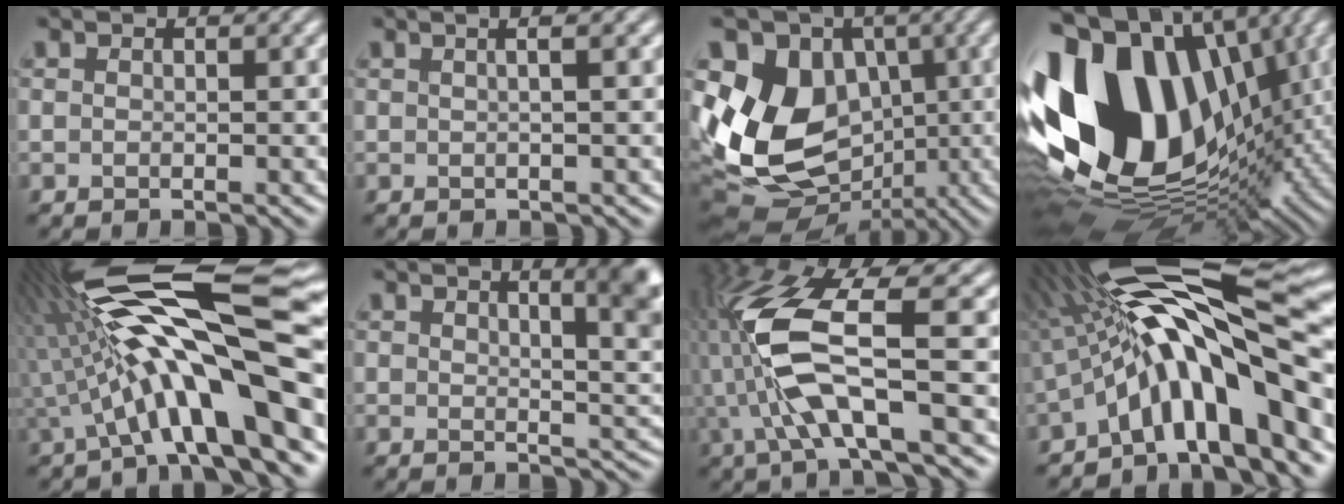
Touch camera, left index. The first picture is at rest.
{"total": 2.9, "force": [1.3, 1.2, 2.4], "torque": [-0.015, 0.025, -0.009]}
{"total": 10.9, "force": [-0.1, 8.9, 6.3], "torque": [-0.132, 0.002, -0.009]}
{"total": 19.4, "force": [1.1, 13.1, 14.3], "torque": [-0.317, -0.003, 0.030]}
{"total": 14.9, "force": [-0.9, 3.2, 14.6], "torque": [-0.225, 0.041, -0.011]}
{"total": 5.7, "force": [2.9, 1.7, 4.6], "torque": [-0.030, 0.016, 0.048]}
{"total": 9.9, "force": [-1.0, 2.8, 9.4], "torque": [-0.208, 0.011, -0.011]}
{"total": 13.9, "force": [-2.2, 3.6, 13.2], "torque": [-0.190, 0.036, -0.036]}